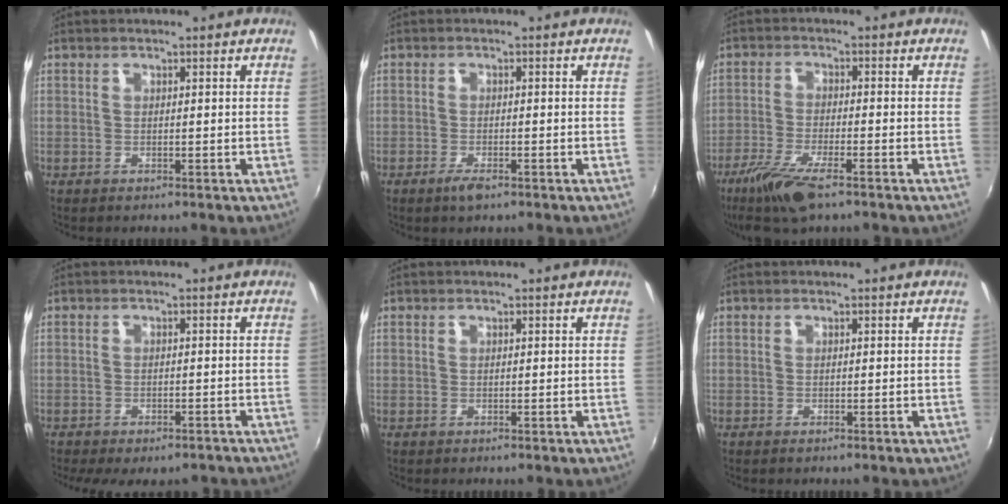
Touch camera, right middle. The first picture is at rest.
{"total": 2.7, "force": [-1.8, 0.8, 1.8], "torque": [-0.042, -0.006, -0.036]}
{"total": 9.9, "force": [-6.6, 2.4, 6.9], "torque": [-0.160, -0.030, -0.127]}
{"total": 9.0, "force": [-7.1, 3.3, 4.4], "torque": [-0.100, -0.028, -0.095]}
{"total": 0.0}
{"total": 0.0}